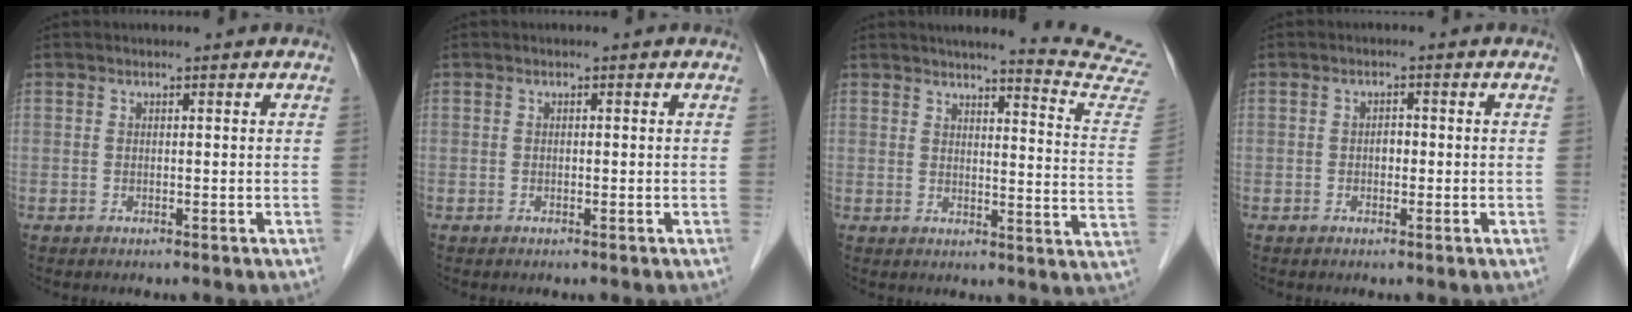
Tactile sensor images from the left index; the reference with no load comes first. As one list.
[{"total": 0.0}, {"total": 16.9, "force": [16.2, -1.2, 4.6], "torque": [-0.054, -0.121, 0.164]}, {"total": 1.3, "force": [-0.2, 0.9, 1.0], "torque": [-0.014, 0.005, -0.004]}]